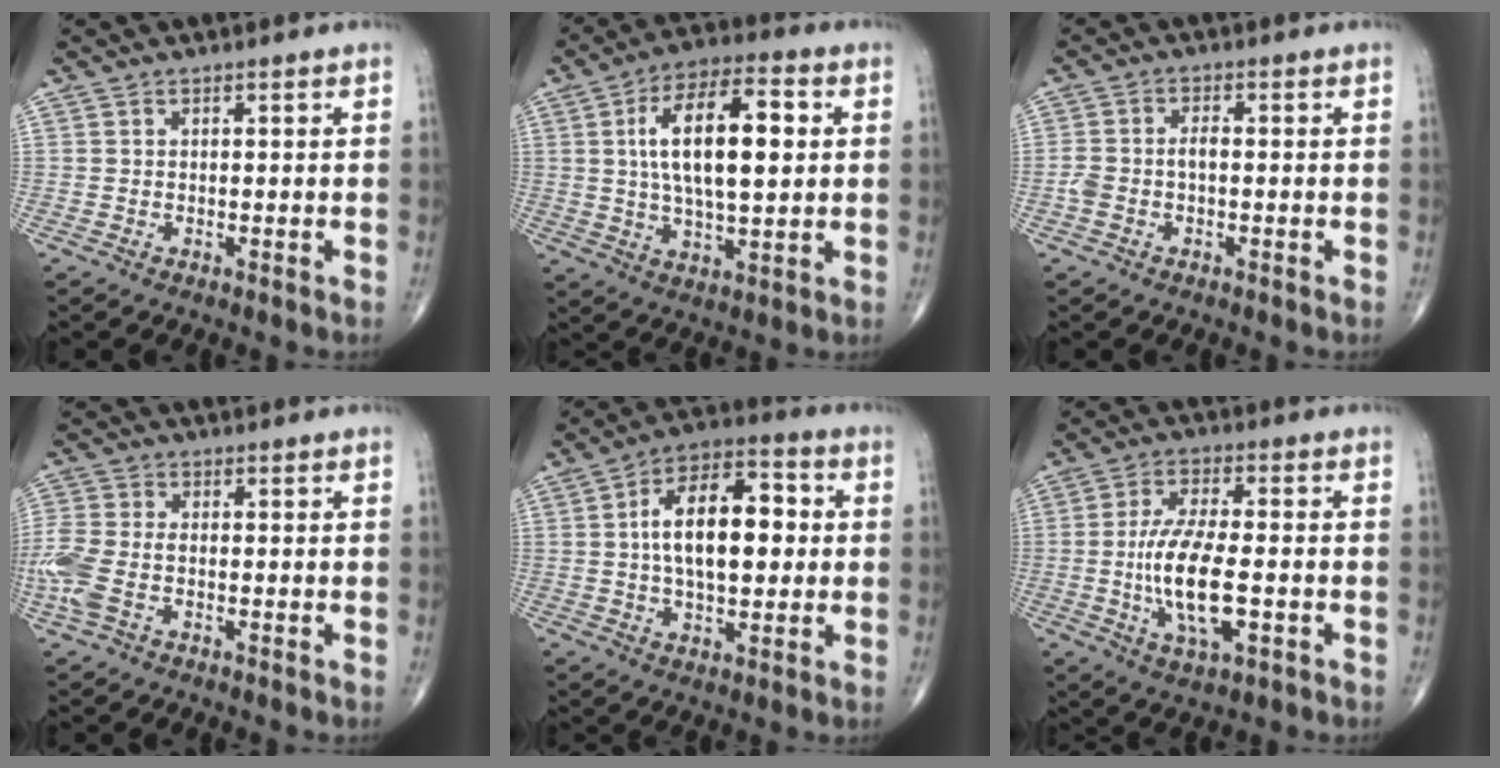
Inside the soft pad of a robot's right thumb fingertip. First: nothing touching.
{"total": 16.7, "force": [2.9, 7.0, 14.8], "torque": [-0.243, 0.006, 0.046]}
{"total": 3.6, "force": [-0.7, 2.0, 2.9], "torque": [-0.073, 0.016, -0.014]}
{"total": 8.5, "force": [-2.3, 5.0, 6.5], "torque": [-0.183, 0.008, -0.048]}
{"total": 15.9, "force": [1.4, 8.2, 13.5], "torque": [-0.205, 0.022, 0.016]}
{"total": 12.8, "force": [-2.3, 5.0, 11.5], "torque": [-0.222, 0.005, -0.039]}